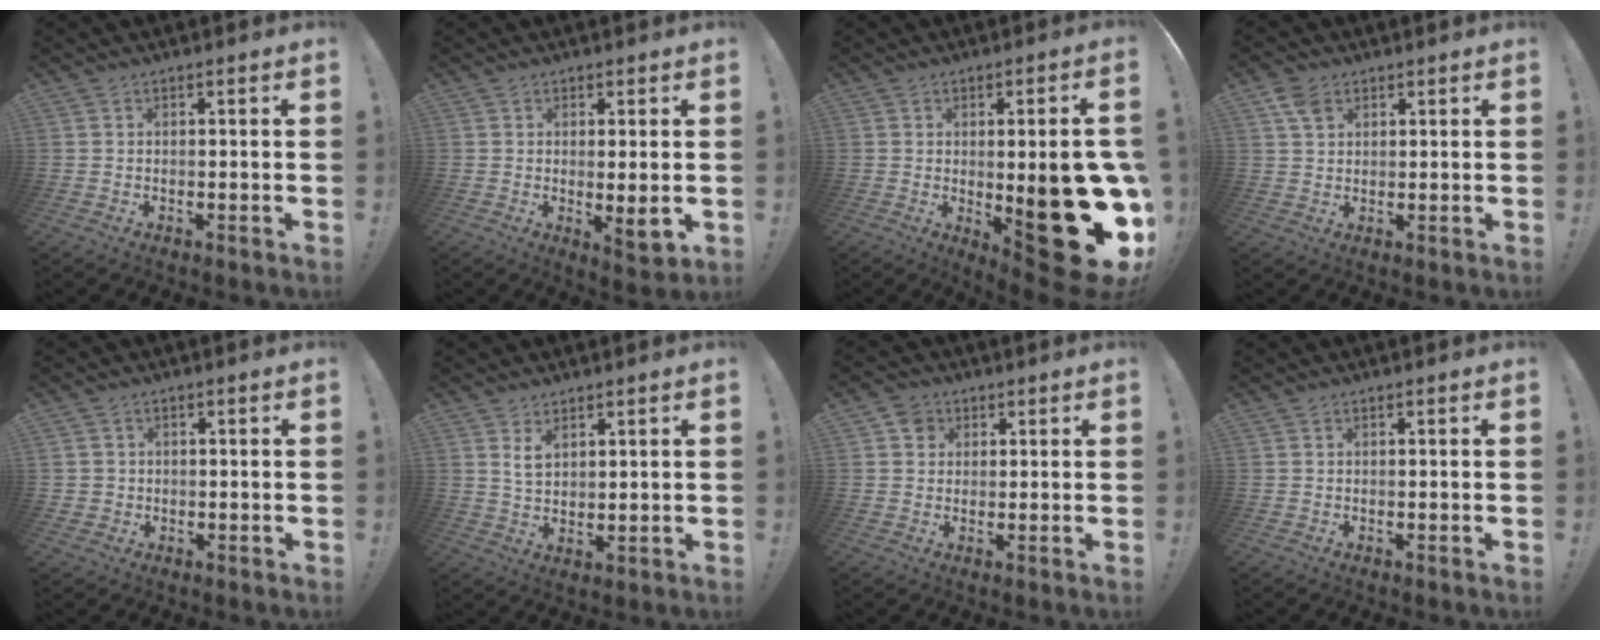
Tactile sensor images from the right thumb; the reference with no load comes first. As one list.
[{"total": 5.5, "force": [0.3, 0.7, 5.4], "torque": [-0.063, -0.015, 0.009]}, {"total": 25.5, "force": [-3.6, 8.3, 23.9], "torque": [-0.286, -0.013, -0.025]}, {"total": 4.8, "force": [2.6, 3.3, 2.5], "torque": [-0.038, -0.007, 0.050]}, {"total": 2.6, "force": [0.2, 2.5, 0.4], "torque": [-0.002, 0.000, 0.005]}, {"total": 4.7, "force": [2.9, 2.7, 2.6], "torque": [-0.044, -0.012, 0.054]}, {"total": 4.5, "force": [1.6, 4.0, 1.3], "torque": [-0.012, -0.001, 0.030]}, {"total": 0.0}]